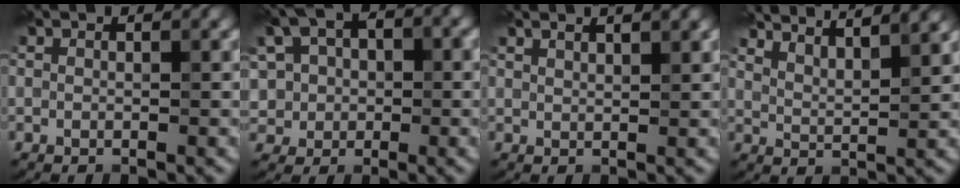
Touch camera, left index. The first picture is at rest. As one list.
[{"total": 7.4, "force": [1.5, 5.7, 4.5], "torque": [-0.082, 0.023, 0.010]}, {"total": 1.9, "force": [1.5, 0.4, 1.1], "torque": [-0.009, 0.000, 0.020]}, {"total": 7.6, "force": [6.4, 2.1, 3.6], "torque": [-0.039, 0.026, 0.069]}]